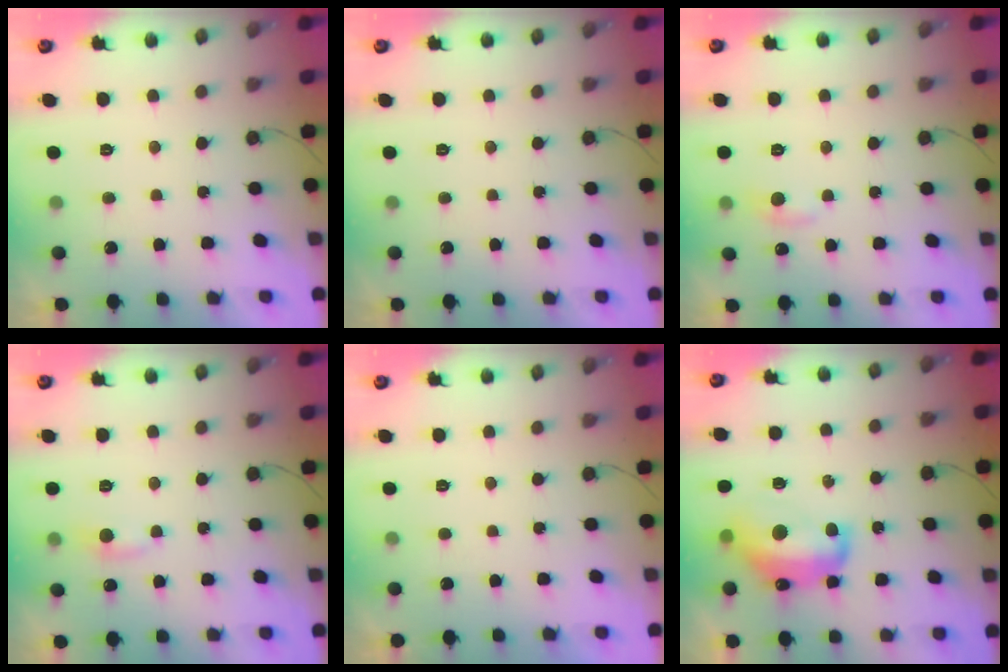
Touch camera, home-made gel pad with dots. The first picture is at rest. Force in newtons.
{"total": 0.0}
{"total": 5.3, "press": 5.2, "slide": 0.8}
{"total": 4.7, "press": 4.6, "slide": 0.6}
{"total": 0.0}
{"total": 14.5, "press": 14.5, "slide": 1.3}